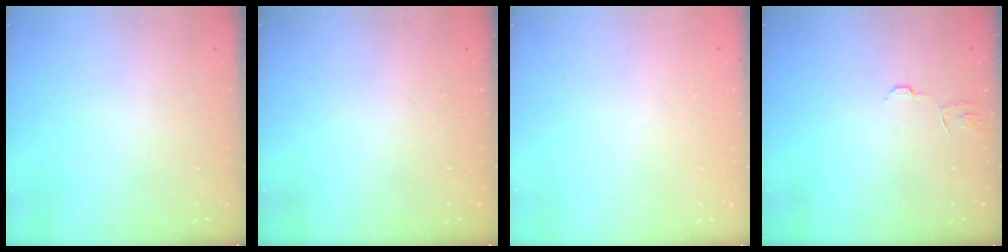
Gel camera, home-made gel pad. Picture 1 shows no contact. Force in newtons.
{"total": 0.0}
{"total": 0.0}
{"total": 7.0, "press": 6.9, "slide": 0.5}